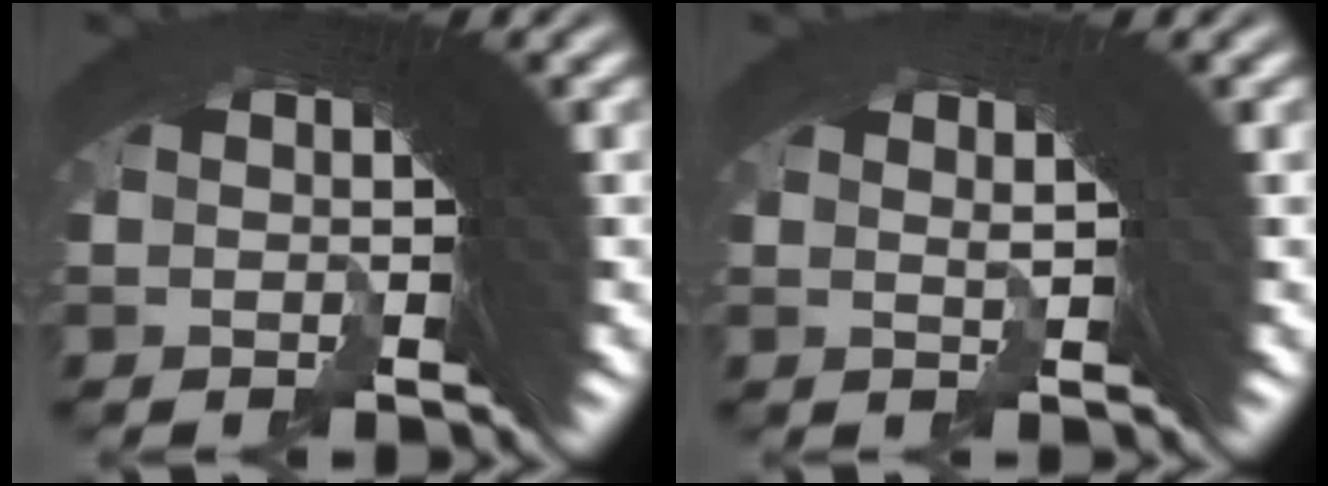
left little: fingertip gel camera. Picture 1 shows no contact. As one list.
[{"total": 1.8, "force": [0.9, 0.5, 1.5], "torque": [-0.013, 0.011, 0.009]}]